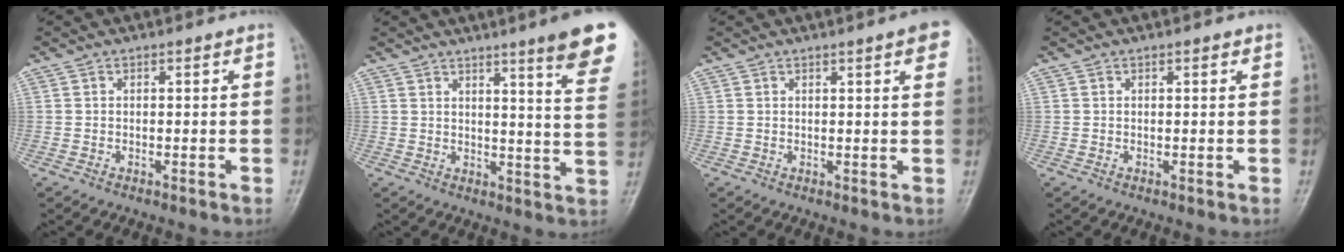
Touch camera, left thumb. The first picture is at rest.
{"total": 13.9, "force": [9.2, 1.0, 10.5], "torque": [-0.110, -0.047, 0.100]}
{"total": 5.4, "force": [2.9, 0.8, 4.5], "torque": [-0.040, 0.001, 0.030]}
{"total": 0.7, "force": [0.4, 0.3, 0.4], "torque": [-0.006, -0.002, 0.004]}